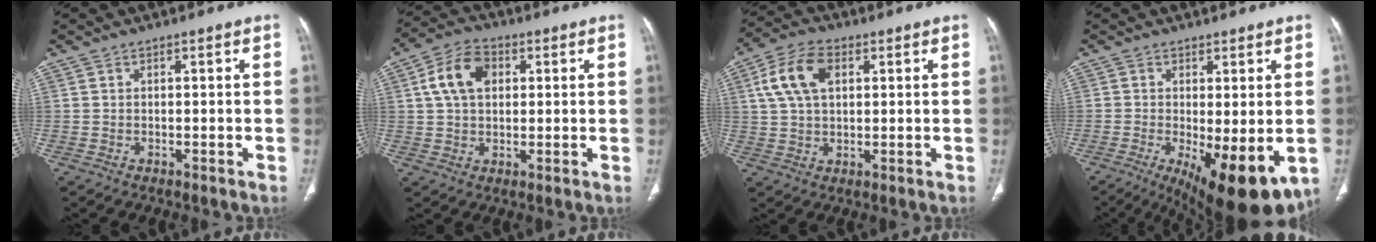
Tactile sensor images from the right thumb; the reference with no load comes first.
{"total": 9.2, "force": [2.4, 6.2, 6.4], "torque": [-0.112, 0.012, 0.039]}
{"total": 10.0, "force": [3.0, 6.0, 7.4], "torque": [-0.144, 0.012, 0.054]}
{"total": 14.8, "force": [-4.7, 5.1, 13.1], "torque": [-0.169, -0.025, -0.055]}